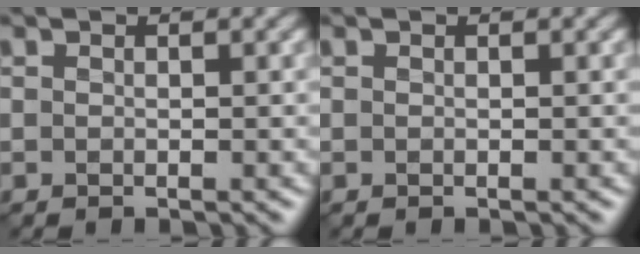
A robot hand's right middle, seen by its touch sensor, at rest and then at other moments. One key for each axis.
{"total": 0.0}